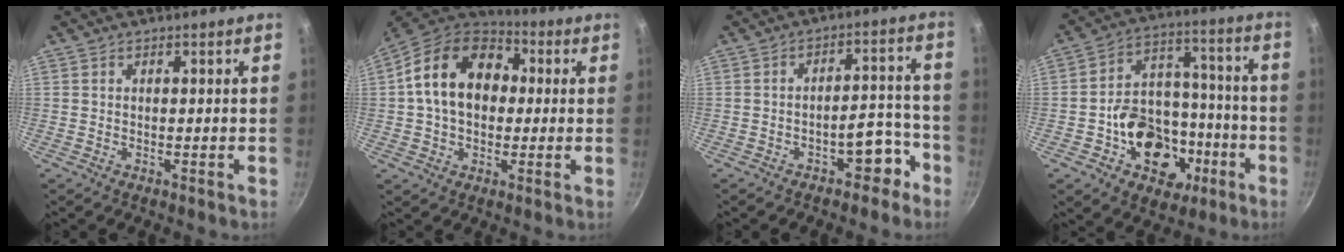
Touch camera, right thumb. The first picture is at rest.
{"total": 17.6, "force": [2.5, 12.8, 11.9], "torque": [-0.177, 0.032, 0.025]}
{"total": 7.1, "force": [-4.2, 3.7, 4.3], "torque": [-0.016, 0.066, -0.041]}
{"total": 17.7, "force": [-6.1, 13.5, 9.7], "torque": [-0.112, 0.060, -0.083]}